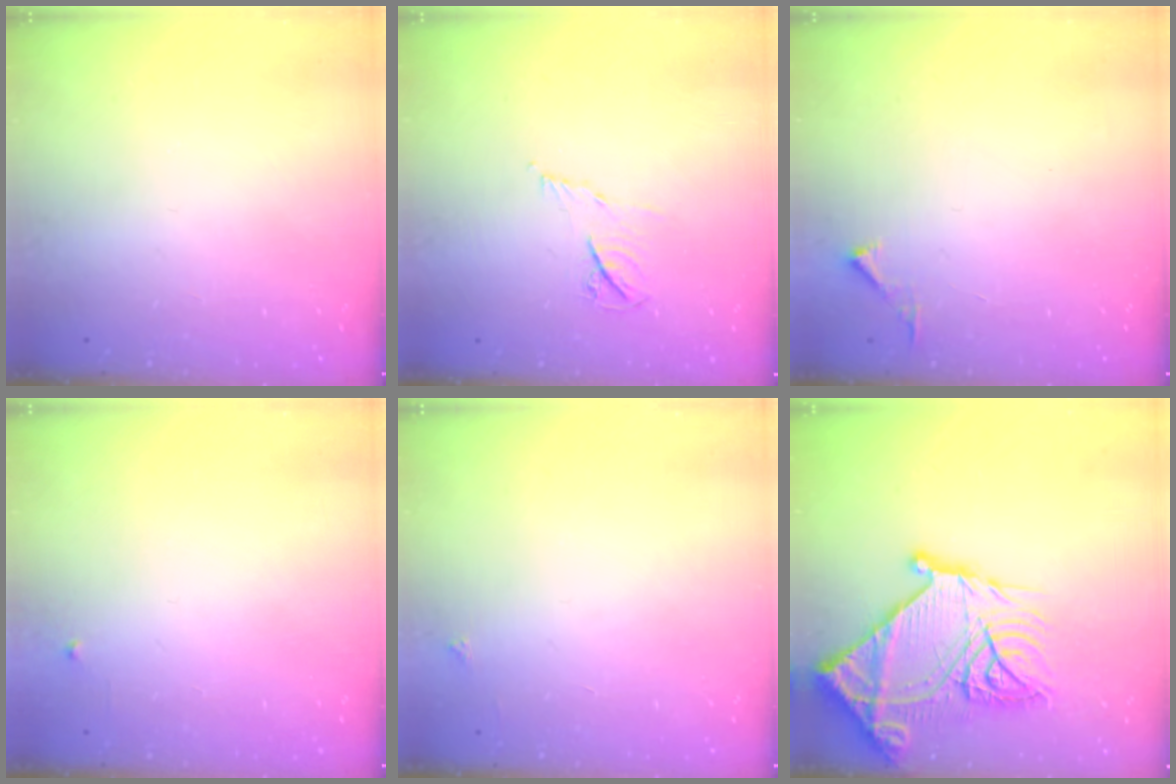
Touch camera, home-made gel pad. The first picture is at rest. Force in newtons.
{"total": 4.4, "press": 4.3, "slide": 0.6}
{"total": 2.8, "press": 2.8, "slide": 0.3}
{"total": 2.4, "press": 2.3, "slide": 0.4}
{"total": 2.1, "press": 2.1, "slide": 0.3}
{"total": 28.1, "press": 27.9, "slide": 3.3}